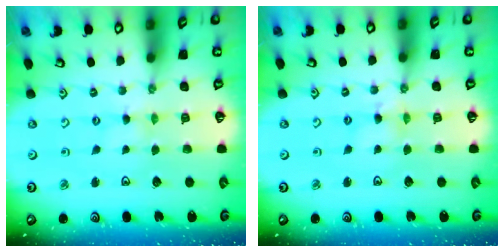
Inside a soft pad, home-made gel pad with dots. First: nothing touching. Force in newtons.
{"total": 2.8, "press": 2.8, "slide": 0.3}